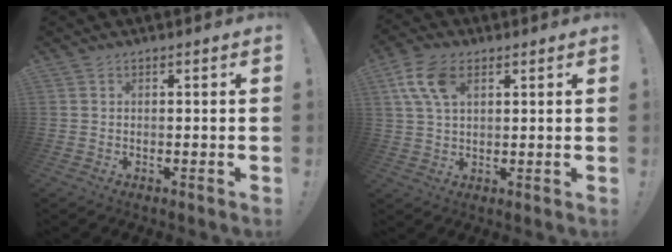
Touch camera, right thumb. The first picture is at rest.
{"total": 9.8, "force": [3.9, 5.6, 7.0], "torque": [-0.138, 0.000, 0.075]}